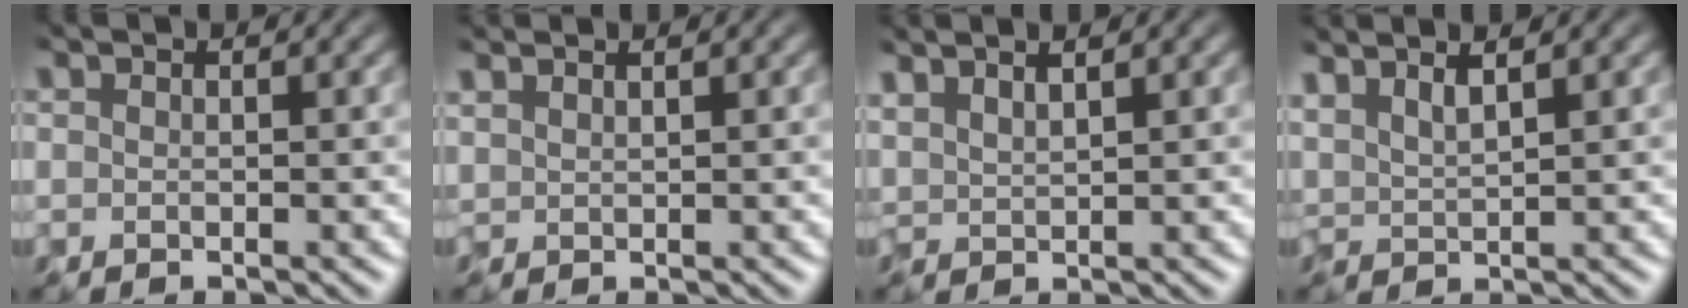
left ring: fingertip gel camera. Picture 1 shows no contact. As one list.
[{"total": 1.5, "force": [1.4, 0.2, 0.4], "torque": [-0.005, 0.003, 0.022]}, {"total": 2.8, "force": [2.2, 0.8, 1.5], "torque": [-0.011, 0.013, 0.028]}, {"total": 3.0, "force": [2.3, 0.8, 1.8], "torque": [-0.017, 0.015, 0.032]}]